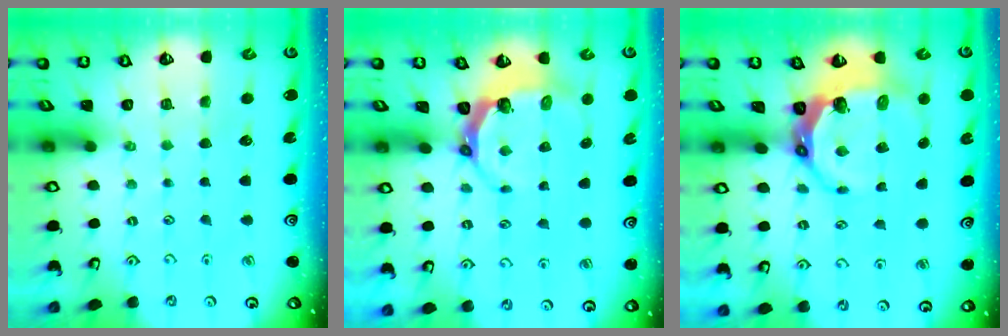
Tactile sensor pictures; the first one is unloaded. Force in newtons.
{"total": 6.8, "press": 5.7, "slide": 3.8}
{"total": 9.7, "press": 8.4, "slide": 4.8}